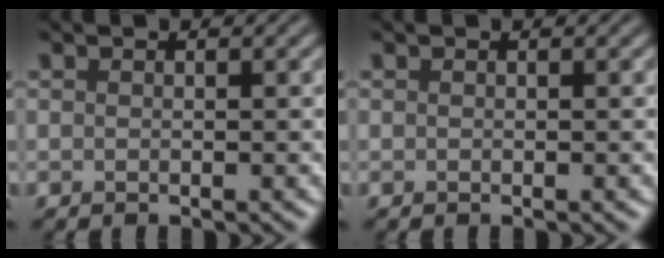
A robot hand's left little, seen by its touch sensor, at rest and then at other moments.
{"total": 0.0}